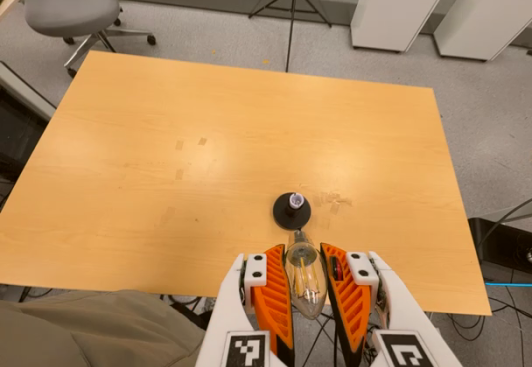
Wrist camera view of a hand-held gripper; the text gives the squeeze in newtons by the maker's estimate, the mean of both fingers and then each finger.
{"total": 22.2, "left": 24.3, "right": 20.1}